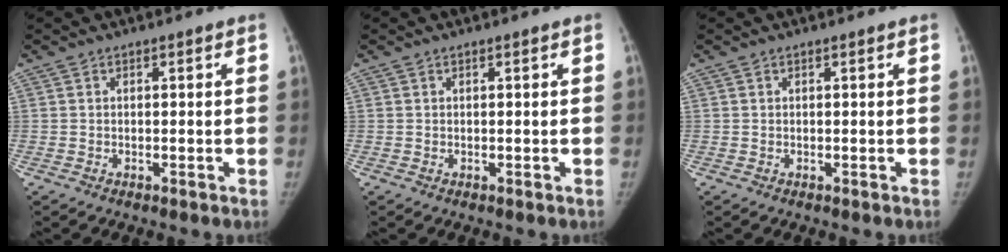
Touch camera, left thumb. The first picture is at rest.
{"total": 0.0}
{"total": 0.0}